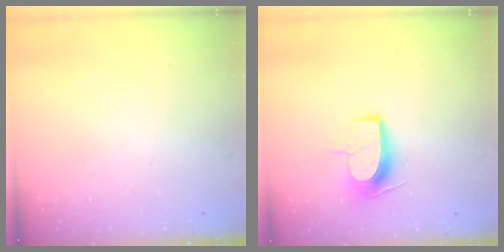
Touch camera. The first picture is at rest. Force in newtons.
{"total": 10.2, "press": 10.2, "slide": 0.8}